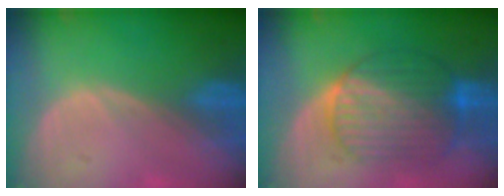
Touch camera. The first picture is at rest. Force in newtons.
{"total": 10.3, "press": 10.2, "slide": 0.8}